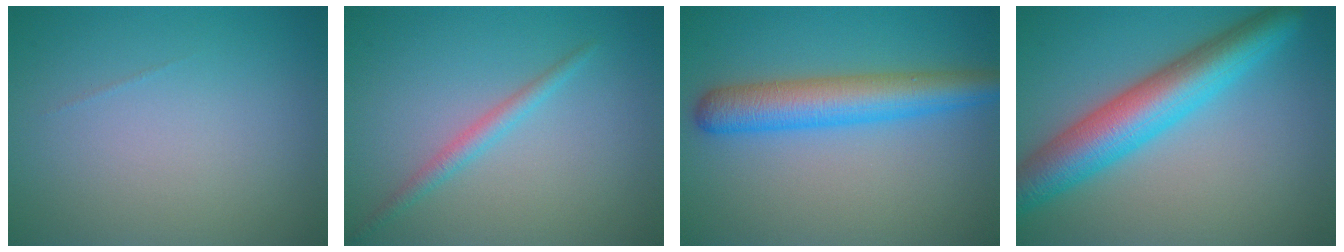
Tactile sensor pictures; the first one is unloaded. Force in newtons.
{"total": 1.6, "press": 1.6, "slide": 0.1}
{"total": 5.7, "press": 5.7, "slide": 0.1}
{"total": 7.7, "press": 7.7, "slide": 0.2}